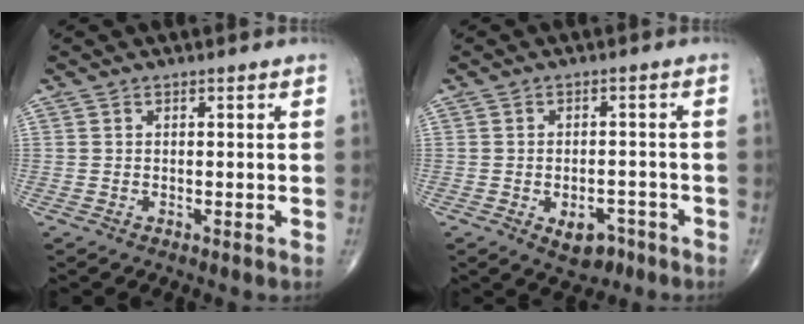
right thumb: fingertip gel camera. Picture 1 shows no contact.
{"total": 5.5, "force": [-2.7, 3.4, 3.4], "torque": [-0.032, 0.016, -0.034]}